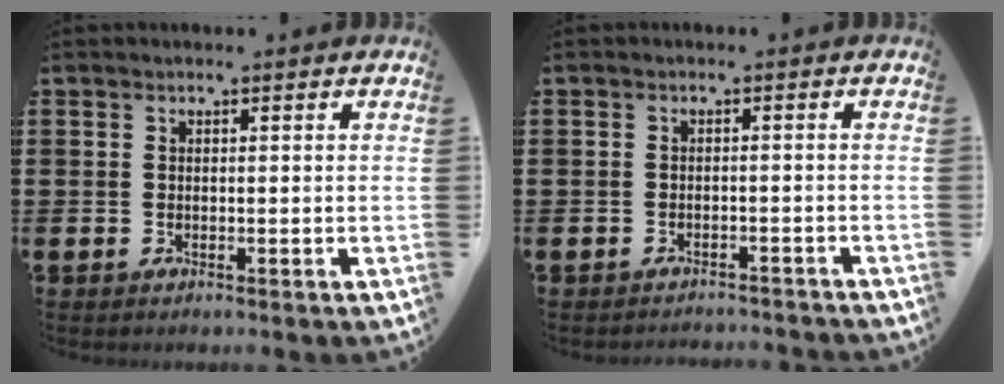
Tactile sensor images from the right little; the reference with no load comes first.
{"total": 1.2, "force": [-1.2, -0.1, -0.1], "torque": [-0.001, 0.003, -0.025]}